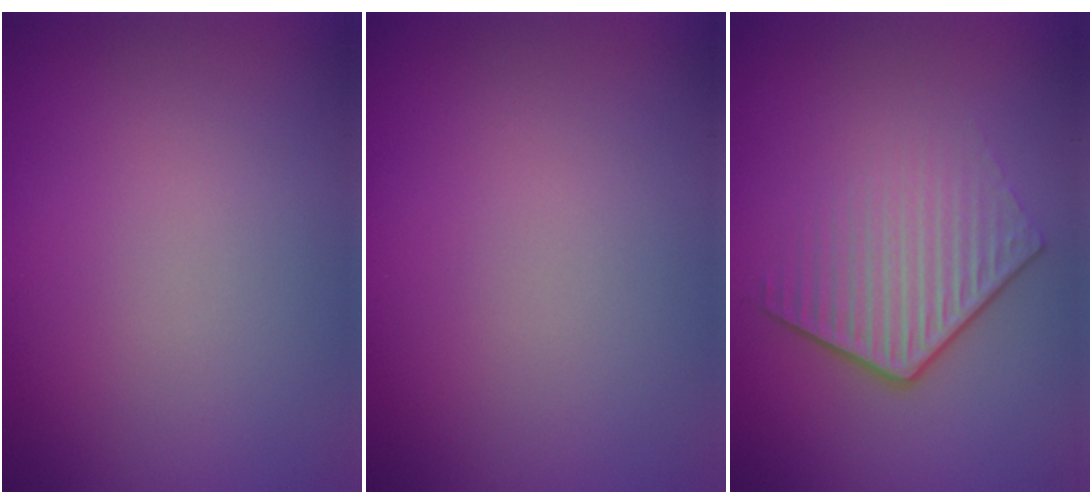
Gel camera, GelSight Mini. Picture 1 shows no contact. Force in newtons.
{"total": 0.0}
{"total": 4.3, "press": 2.8, "slide": 3.3}